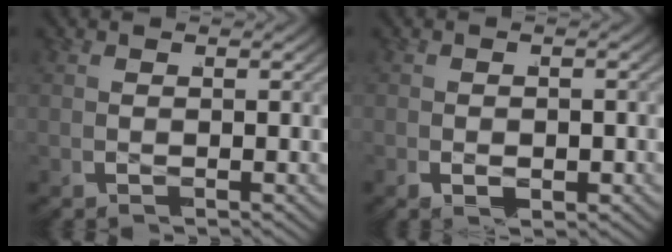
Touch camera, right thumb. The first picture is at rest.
{"total": 1.6, "force": [-0.8, 1.0, 1.0], "torque": [-0.017, -0.004, -0.012]}